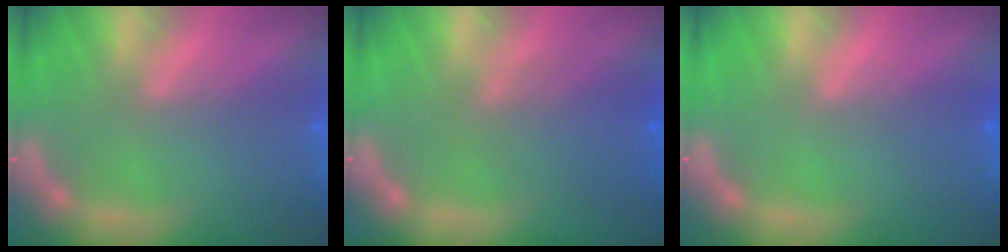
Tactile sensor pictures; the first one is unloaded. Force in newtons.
{"total": 4.1}
{"total": 1.0}